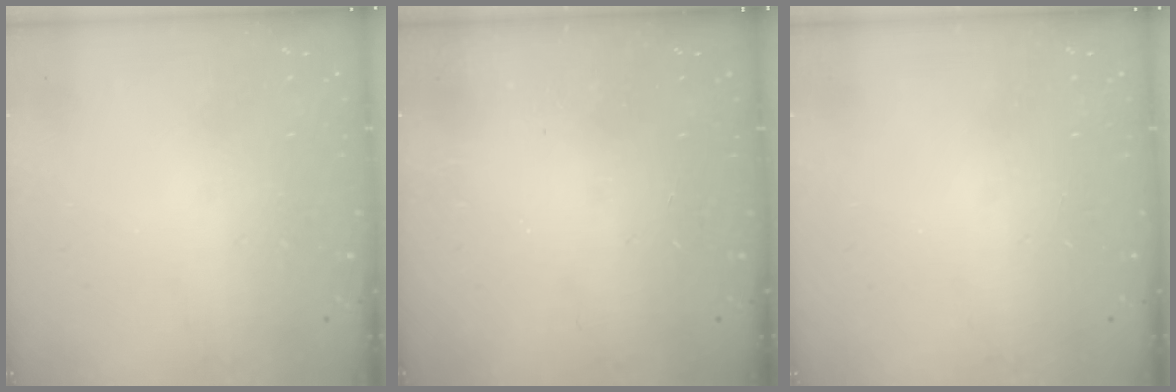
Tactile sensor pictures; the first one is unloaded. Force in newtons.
{"total": 2.4, "press": 2.3, "slide": 0.8}
{"total": 0.0}